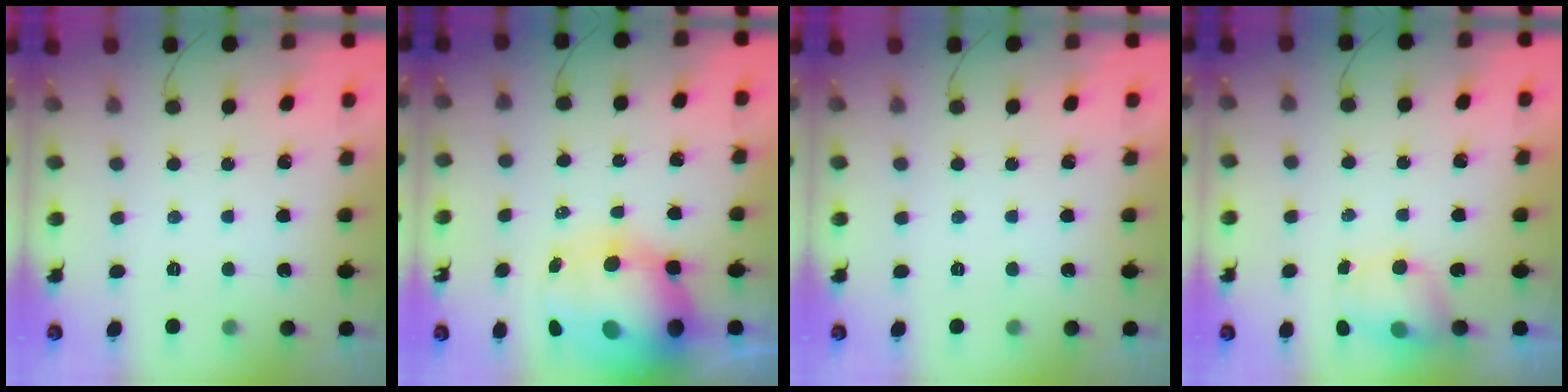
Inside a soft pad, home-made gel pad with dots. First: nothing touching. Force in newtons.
{"total": 15.5, "press": 15.0, "slide": 4.1}
{"total": 0.0}
{"total": 5.8, "press": 5.7, "slide": 0.7}